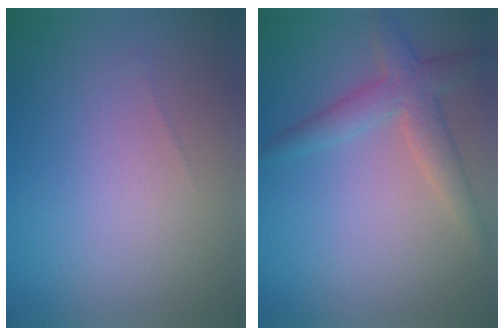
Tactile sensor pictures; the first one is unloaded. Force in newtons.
{"total": 3.1, "press": 3.1, "slide": 0.1}